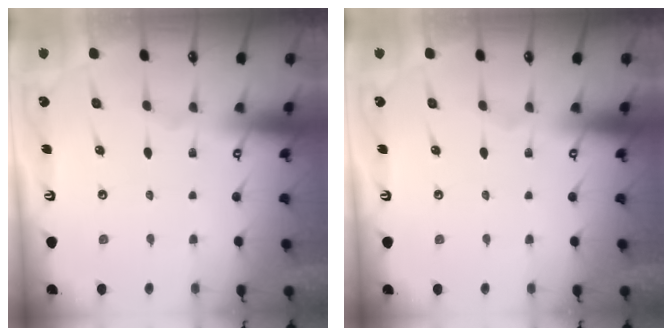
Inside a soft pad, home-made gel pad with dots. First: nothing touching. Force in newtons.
{"total": 0.0}